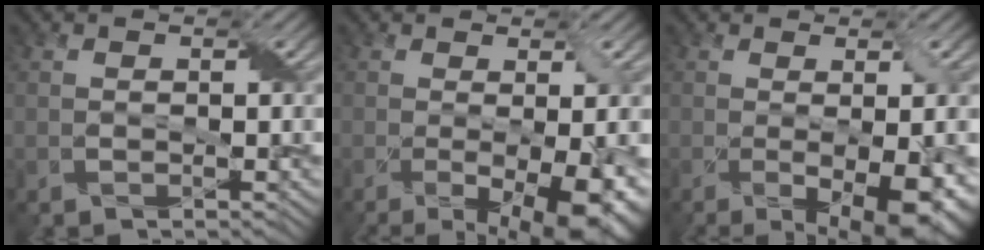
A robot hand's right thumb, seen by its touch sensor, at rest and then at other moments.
{"total": 9.7, "force": [-2.5, 3.2, 8.7], "torque": [-0.127, -0.029, -0.015]}
{"total": 9.2, "force": [-2.2, 3.1, 8.3], "torque": [-0.115, -0.029, -0.007]}